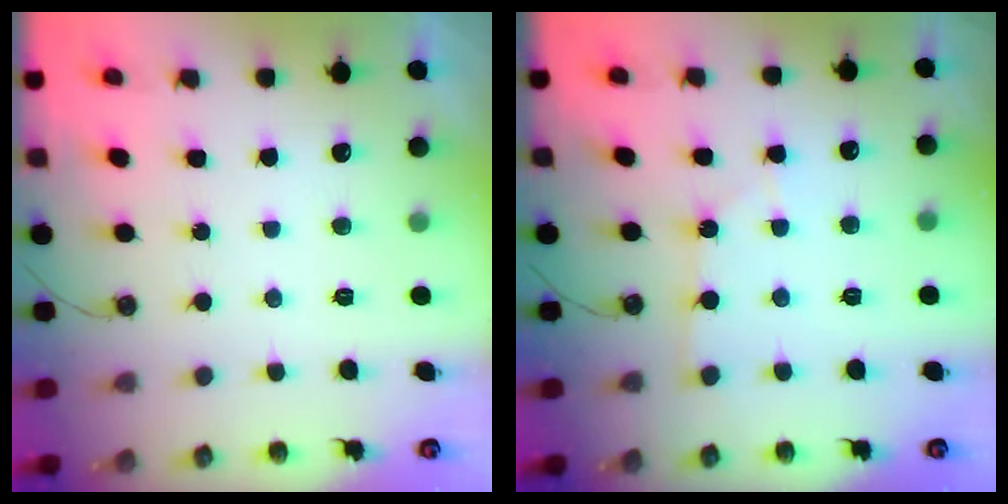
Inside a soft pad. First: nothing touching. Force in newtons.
{"total": 7.1, "press": 7.1, "slide": 0.8}